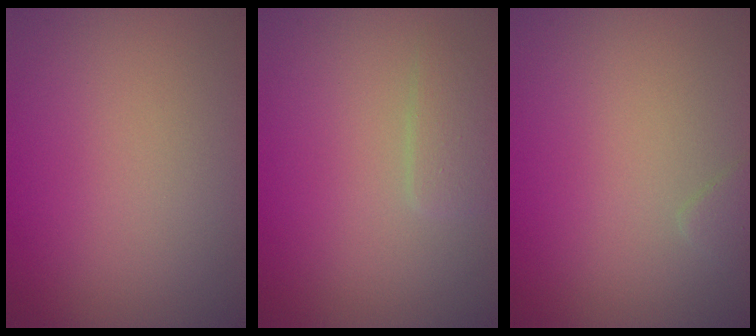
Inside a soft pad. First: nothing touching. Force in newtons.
{"total": 1.5, "press": 1.5, "slide": 0.1}
{"total": 0.8, "press": 0.8, "slide": 0.1}